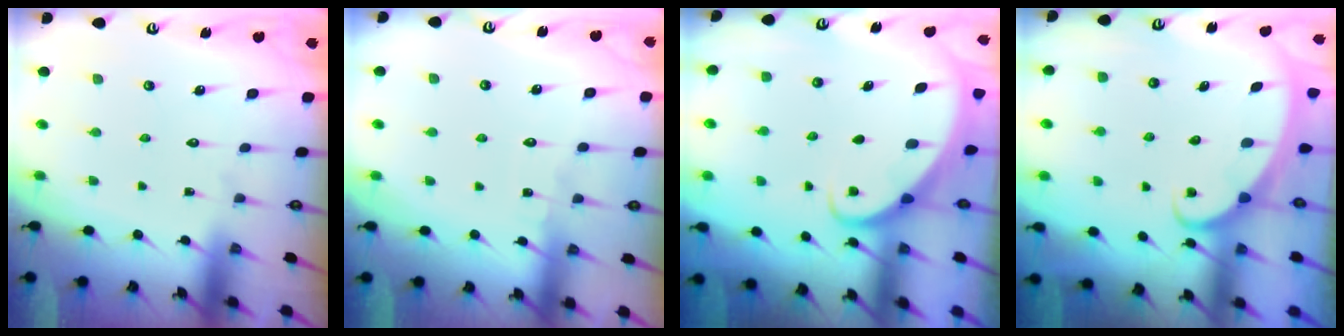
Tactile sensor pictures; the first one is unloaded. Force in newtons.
{"total": 5.1, "press": 5.1, "slide": 0.4}
{"total": 2.2, "press": 2.2, "slide": 0.1}
{"total": 2.6, "press": 2.6, "slide": 0.3}